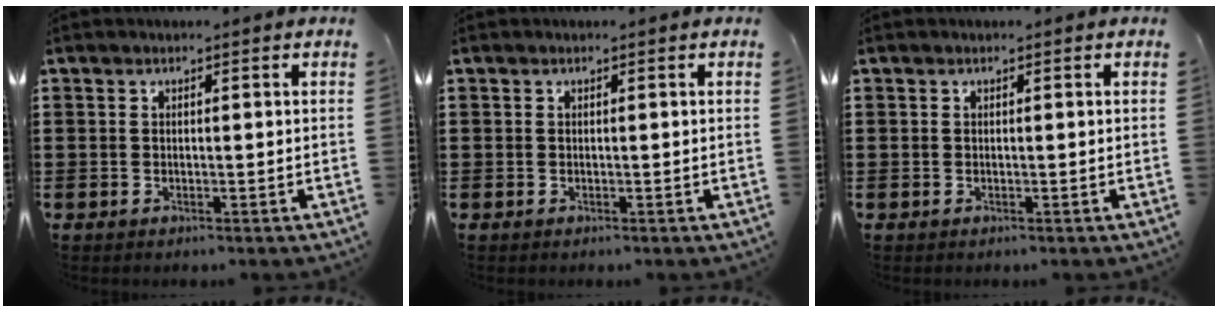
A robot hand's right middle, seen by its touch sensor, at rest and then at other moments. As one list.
[{"total": 0.0}, {"total": 0.0}]